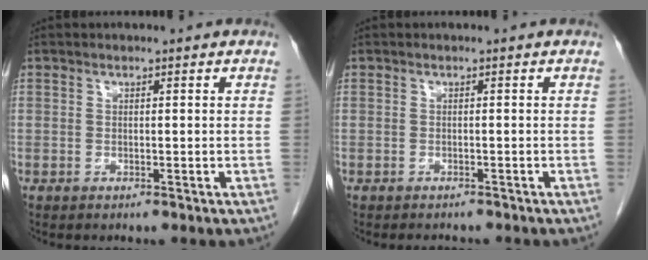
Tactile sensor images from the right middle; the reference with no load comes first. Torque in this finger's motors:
{"motor_torque": [0.38, -0.15, 0.01, 0.03]}